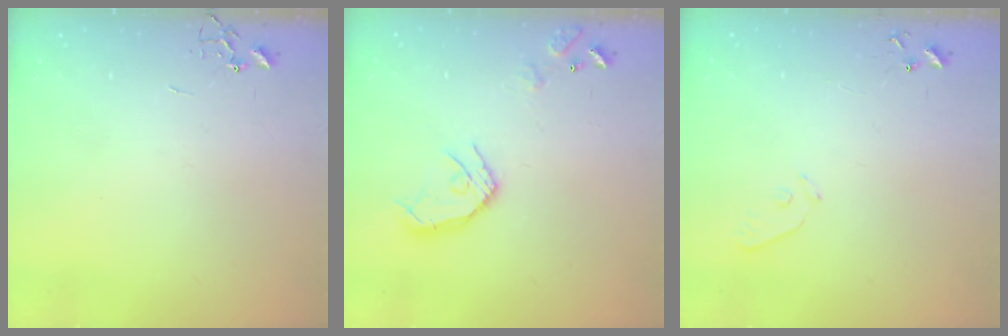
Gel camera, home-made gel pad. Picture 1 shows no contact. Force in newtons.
{"total": 12.7, "press": 12.6, "slide": 1.6}
{"total": 6.6, "press": 6.6, "slide": 0.7}